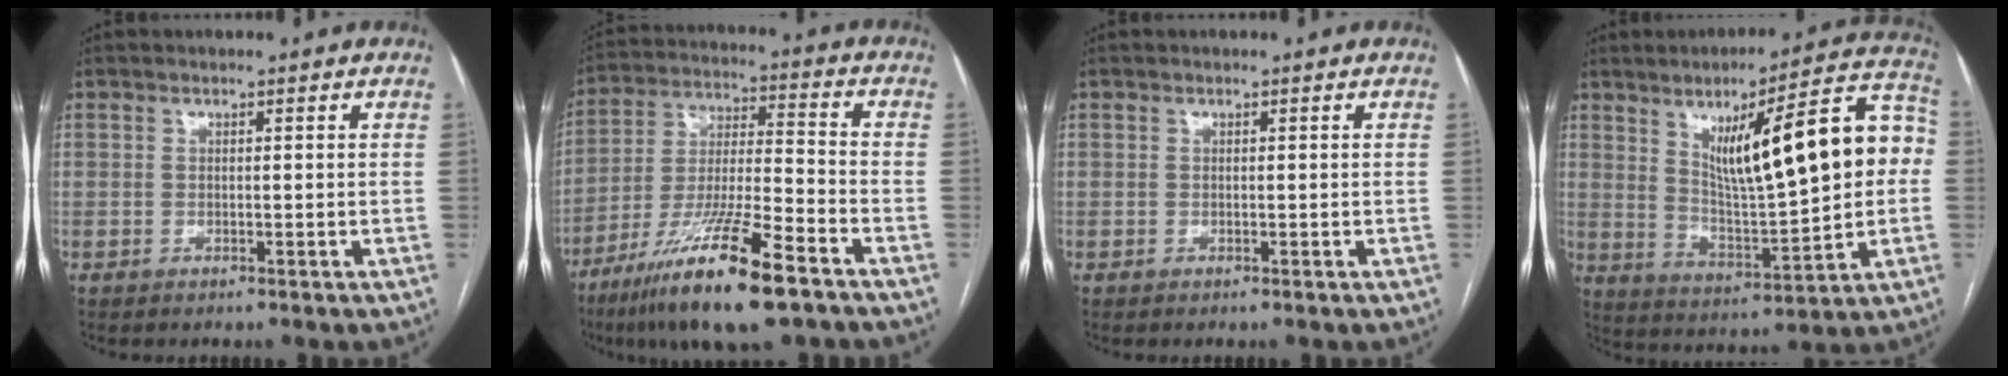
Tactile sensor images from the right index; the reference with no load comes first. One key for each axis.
{"total": 18.0, "fx": -11.2, "fy": 1.6, "fz": 14.0, "tx": -0.267, "ty": -0.036, "tz": -0.202}
{"total": 0.0}
{"total": 20.2, "fx": 3.6, "fy": 3.9, "fz": 19.5, "tx": -0.284, "ty": 0.033, "tz": 0.060}